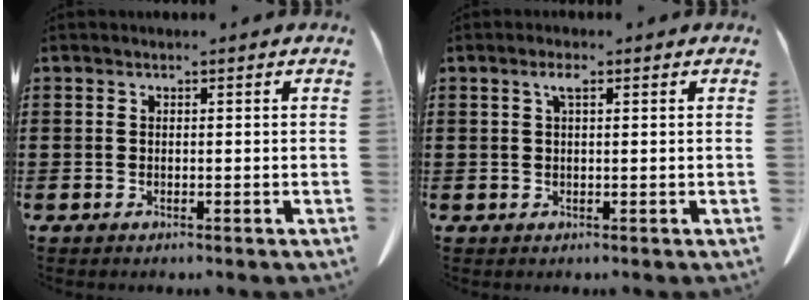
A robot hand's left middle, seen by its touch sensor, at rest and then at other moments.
{"total": 2.1, "force": [0.8, 0.6, 1.8], "torque": [-0.039, 0.007, 0.012]}